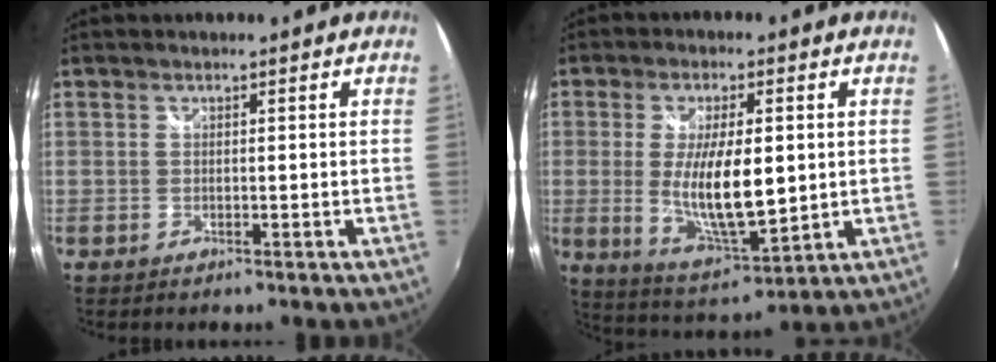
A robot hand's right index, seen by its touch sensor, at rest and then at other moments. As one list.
[{"total": 13.3, "force": [-0.3, 4.6, 12.4], "torque": [-0.230, -0.019, 0.007]}]